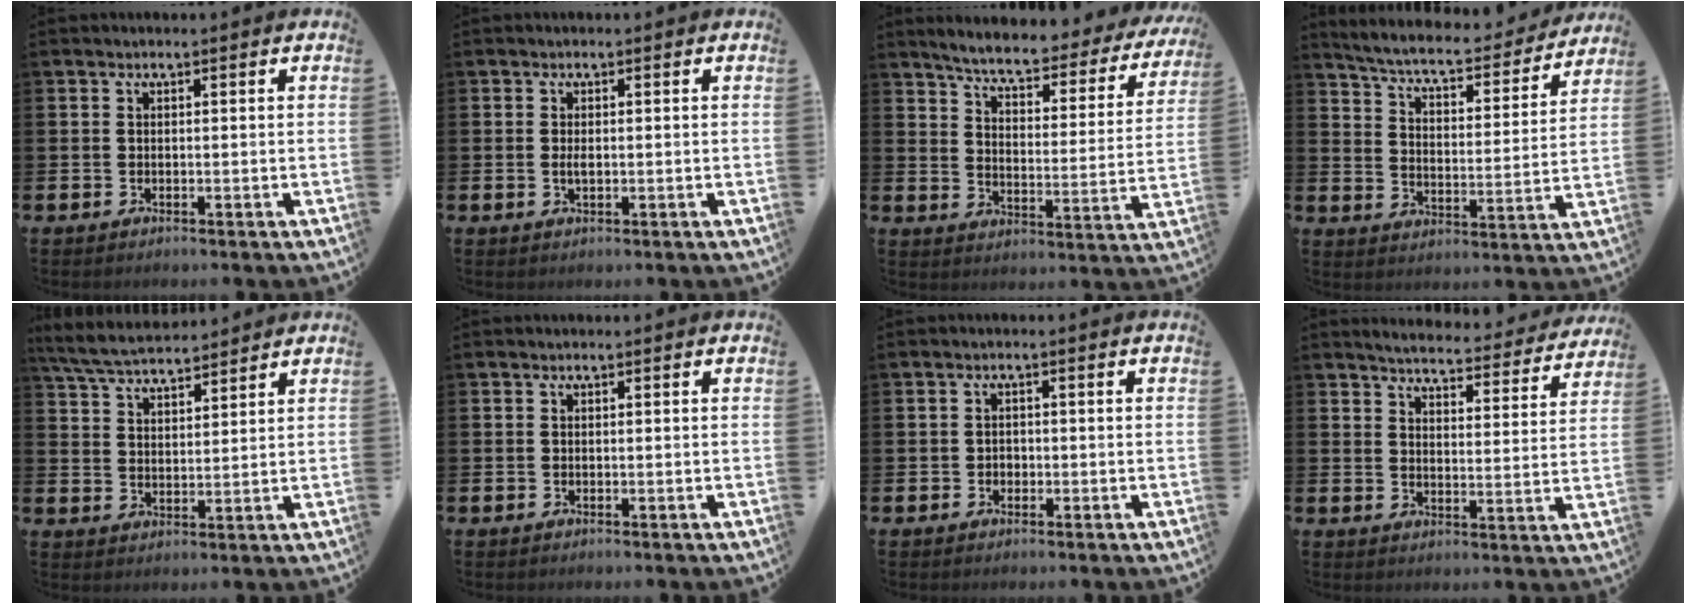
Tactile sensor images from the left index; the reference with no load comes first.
{"total": 1.3, "force": [0.0, 0.5, 1.1], "torque": [-0.021, 0.002, -0.001]}
{"total": 5.7, "force": [5.2, 0.7, 2.2], "torque": [-0.072, -0.039, 0.082]}
{"total": 6.2, "force": [5.8, 0.7, 2.0], "torque": [-0.071, -0.046, 0.094]}
{"total": 5.7, "force": [5.5, 0.8, 1.2], "torque": [-0.045, -0.026, 0.100]}
{"total": 0.0}
{"total": 1.2, "force": [-0.4, 1.1, 0.3], "torque": [-0.007, 0.005, -0.010]}
{"total": 4.8, "force": [4.7, 0.3, 0.8], "torque": [-0.033, -0.036, 0.078]}